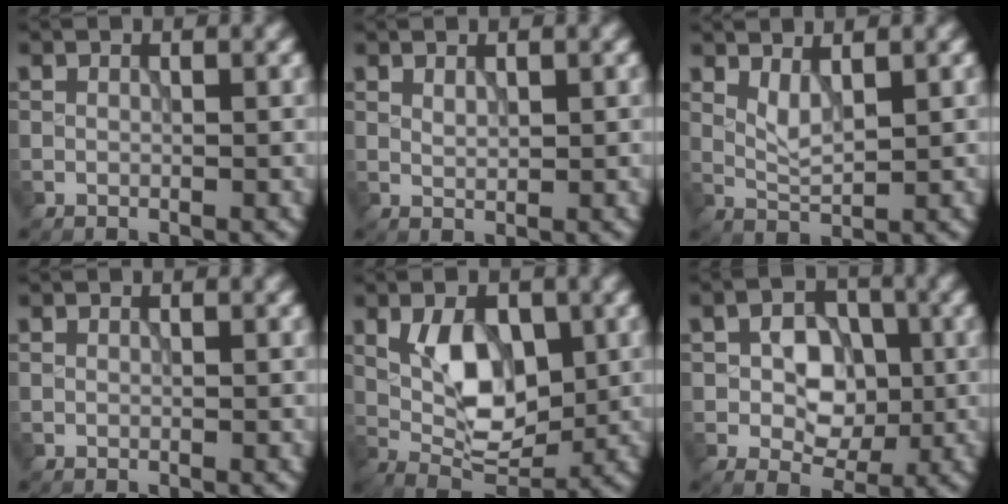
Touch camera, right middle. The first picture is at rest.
{"total": 0.9, "force": [0.6, 0.4, 0.6], "torque": [-0.014, -0.002, 0.013]}
{"total": 2.1, "force": [1.1, 0.6, 1.7], "torque": [-0.040, -0.005, 0.026]}
{"total": 0.0}
{"total": 6.5, "force": [0.9, 3.5, 5.3], "torque": [-0.091, -0.005, 0.019]}
{"total": 5.4, "force": [-0.2, 3.8, 3.9], "torque": [-0.052, -0.001, -0.006]}